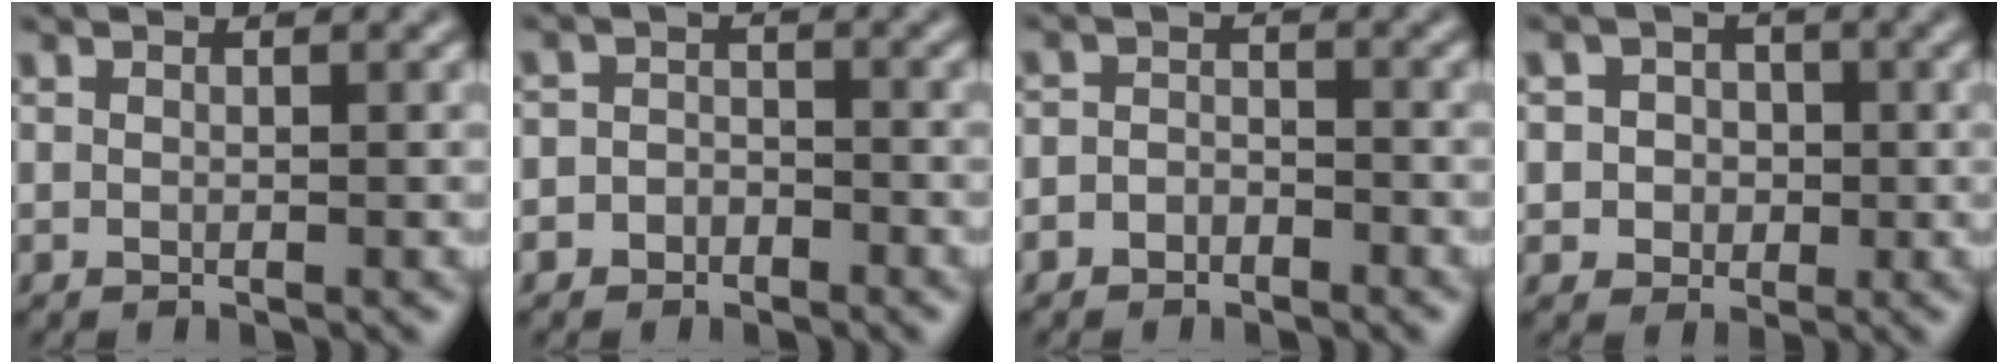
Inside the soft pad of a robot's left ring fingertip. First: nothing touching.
{"total": 2.1, "force": [-1.2, 1.7, 0.5], "torque": [0.020, 0.006, -0.035]}
{"total": 1.9, "force": [-1.3, 1.2, 0.6], "torque": [-0.006, 0.004, -0.031]}
{"total": 3.4, "force": [0.2, 3.3, 1.0], "torque": [-0.001, 0.007, -0.007]}